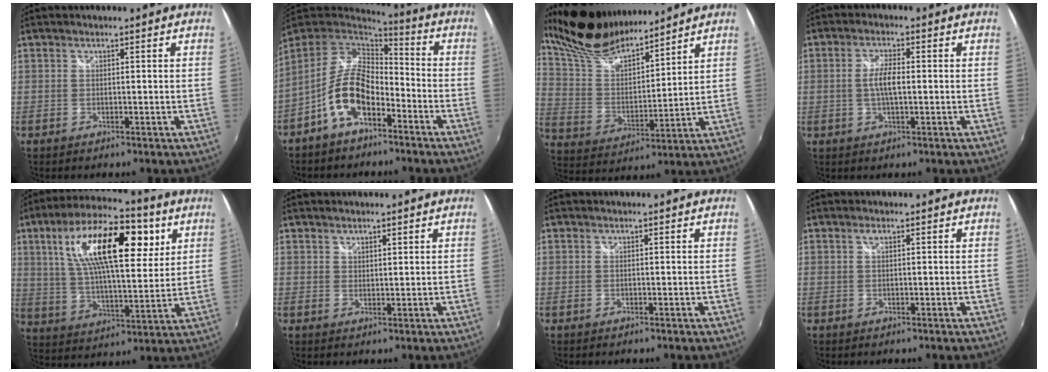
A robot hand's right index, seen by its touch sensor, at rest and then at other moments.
{"total": 11.9, "force": [-5.7, 5.9, 8.6], "torque": [-0.178, 0.011, -0.105]}
{"total": 16.0, "force": [13.7, 4.4, 6.9], "torque": [-0.140, 0.014, 0.264]}
{"total": 4.0, "force": [-0.2, 1.1, 3.9], "torque": [-0.076, 0.002, -0.003]}
{"total": 21.6, "force": [8.5, 8.3, 18.0], "torque": [-0.321, 0.029, 0.138]}
{"total": 1.4, "force": [1.3, 0.6, 0.3], "torque": [0.000, 0.001, 0.021]}
{"total": 0.0}
{"total": 0.8, "force": [0.4, 0.2, 0.6], "torque": [-0.012, 0.003, 0.005]}